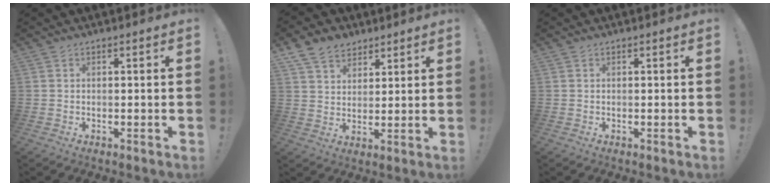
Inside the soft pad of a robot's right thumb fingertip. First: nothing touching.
{"total": 9.1, "force": [6.1, 6.2, 2.7], "torque": [-0.048, -0.032, 0.121]}
{"total": 0.0}